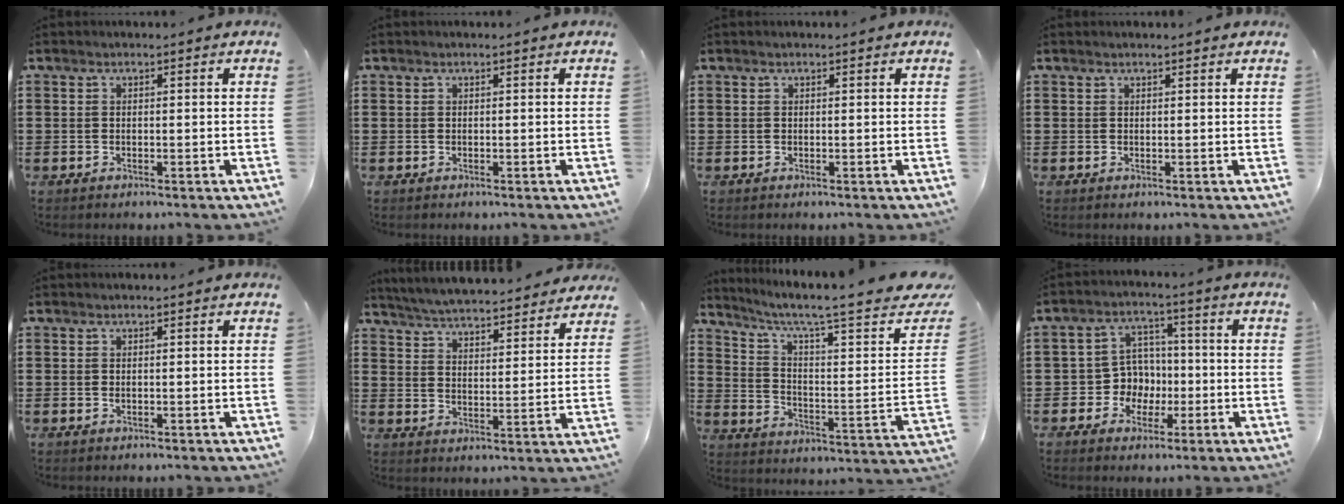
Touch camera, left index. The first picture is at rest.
{"total": 0.0}
{"total": 0.0}
{"total": 0.6, "force": [0.5, 0.0, 0.3], "torque": [-0.006, -0.001, 0.011]}
{"total": 0.0}
{"total": 5.4, "force": [5.4, -0.4, 0.7], "torque": [-0.041, -0.039, 0.091]}
{"total": 7.1, "force": [5.4, 0.7, 4.6], "torque": [-0.102, -0.041, 0.083]}
{"total": 6.3, "force": [-0.7, 6.0, 1.7], "torque": [-0.052, 0.016, -0.011]}